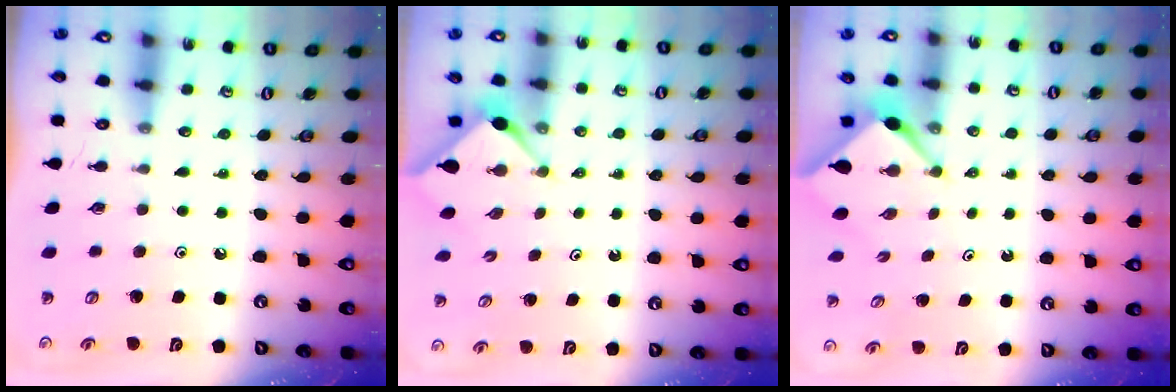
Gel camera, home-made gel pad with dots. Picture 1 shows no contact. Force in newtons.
{"total": 3.0, "press": 3.0, "slide": 0.3}
{"total": 2.1, "press": 2.1, "slide": 0.3}